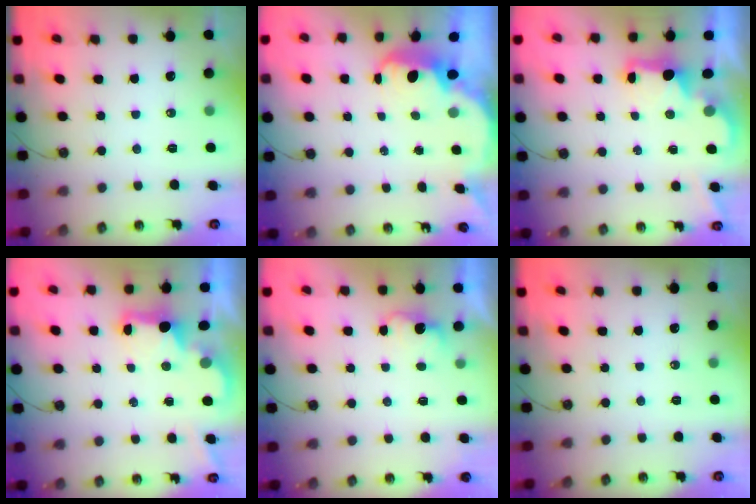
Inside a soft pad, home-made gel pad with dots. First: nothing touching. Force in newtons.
{"total": 2.8, "press": 2.8, "slide": 0.6}
{"total": 2.2, "press": 2.1, "slide": 0.8}
{"total": 2.3, "press": 2.2, "slide": 0.8}
{"total": 1.6, "press": 1.4, "slide": 0.8}
{"total": 0.0}